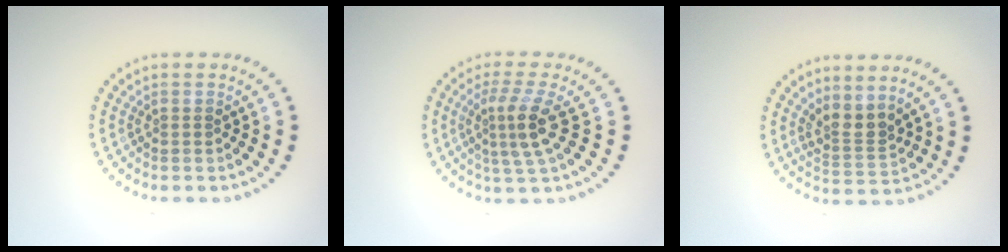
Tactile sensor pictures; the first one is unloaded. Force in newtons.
{"total": 3.5, "press": 2.8, "slide": 2.1}
{"total": 2.6, "press": 1.9, "slide": 1.8}